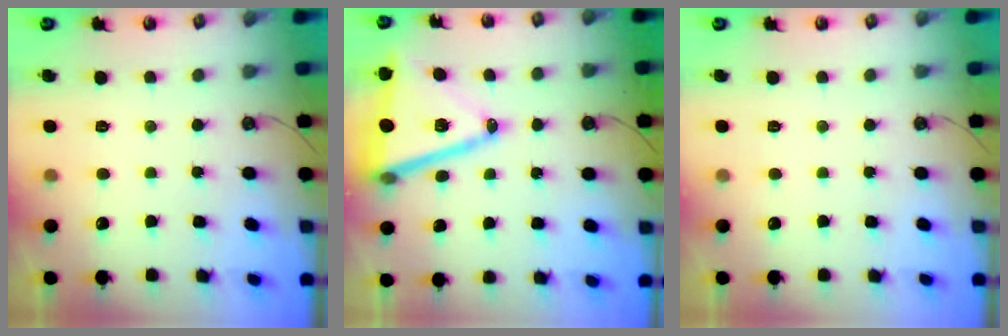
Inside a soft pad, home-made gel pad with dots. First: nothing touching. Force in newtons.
{"total": 18.5, "press": 18.1, "slide": 3.9}
{"total": 0.0}